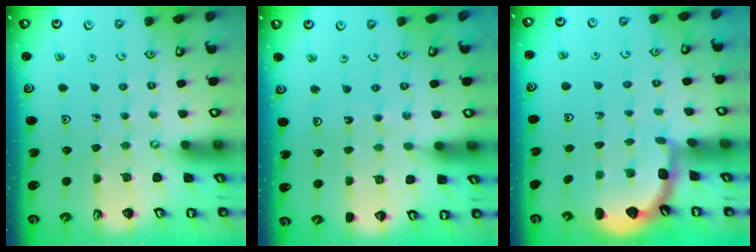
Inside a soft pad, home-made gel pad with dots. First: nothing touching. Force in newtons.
{"total": 5.6, "press": 5.6, "slide": 0.7}
{"total": 2.1, "press": 2.1, "slide": 0.2}